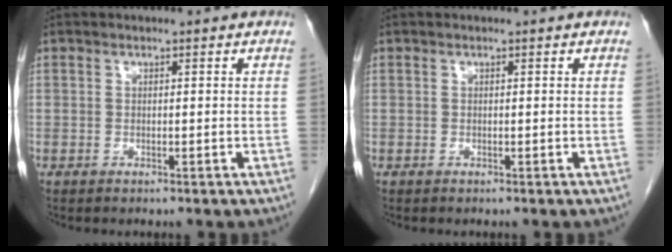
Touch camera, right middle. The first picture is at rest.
{"total": 0.0}